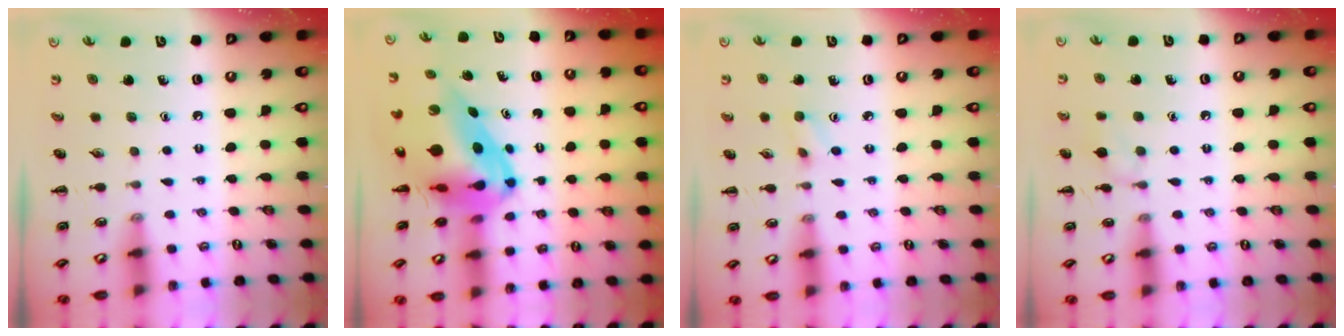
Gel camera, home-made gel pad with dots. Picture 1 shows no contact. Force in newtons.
{"total": 10.7, "press": 10.3, "slide": 2.9}
{"total": 2.8, "press": 2.7, "slide": 0.9}
{"total": 6.6, "press": 6.2, "slide": 2.2}